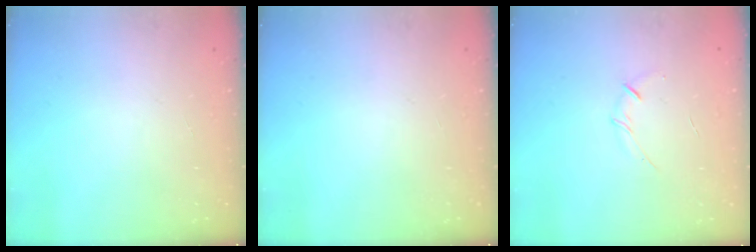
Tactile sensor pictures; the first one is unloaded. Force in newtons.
{"total": 0.0}
{"total": 3.5, "press": 3.4, "slide": 0.9}